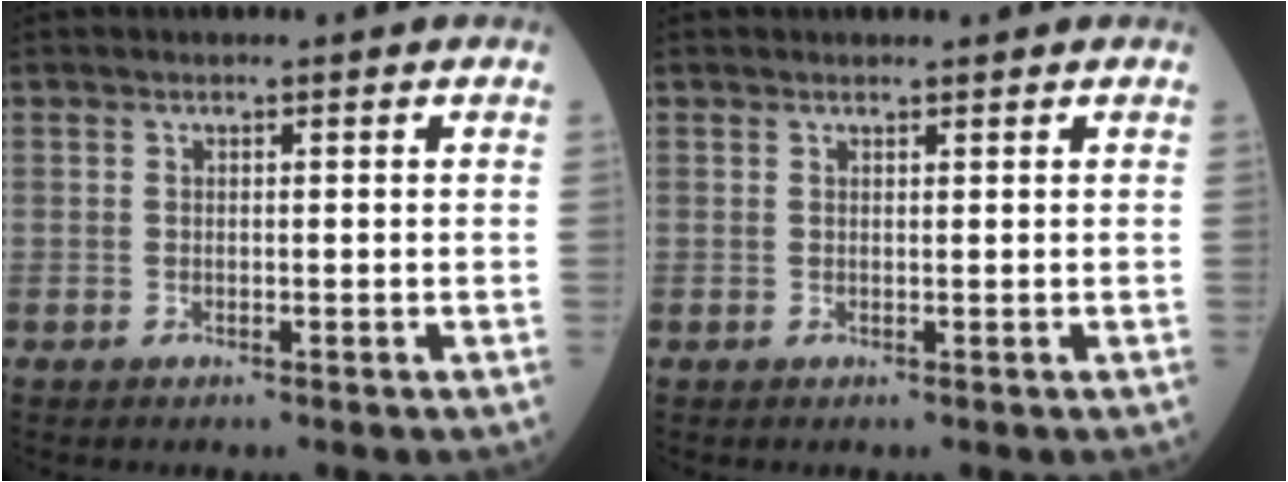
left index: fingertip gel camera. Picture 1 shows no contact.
{"total": 0.9, "force": [0.9, 0.1, 0.1], "torque": [-0.008, 0.004, 0.015]}